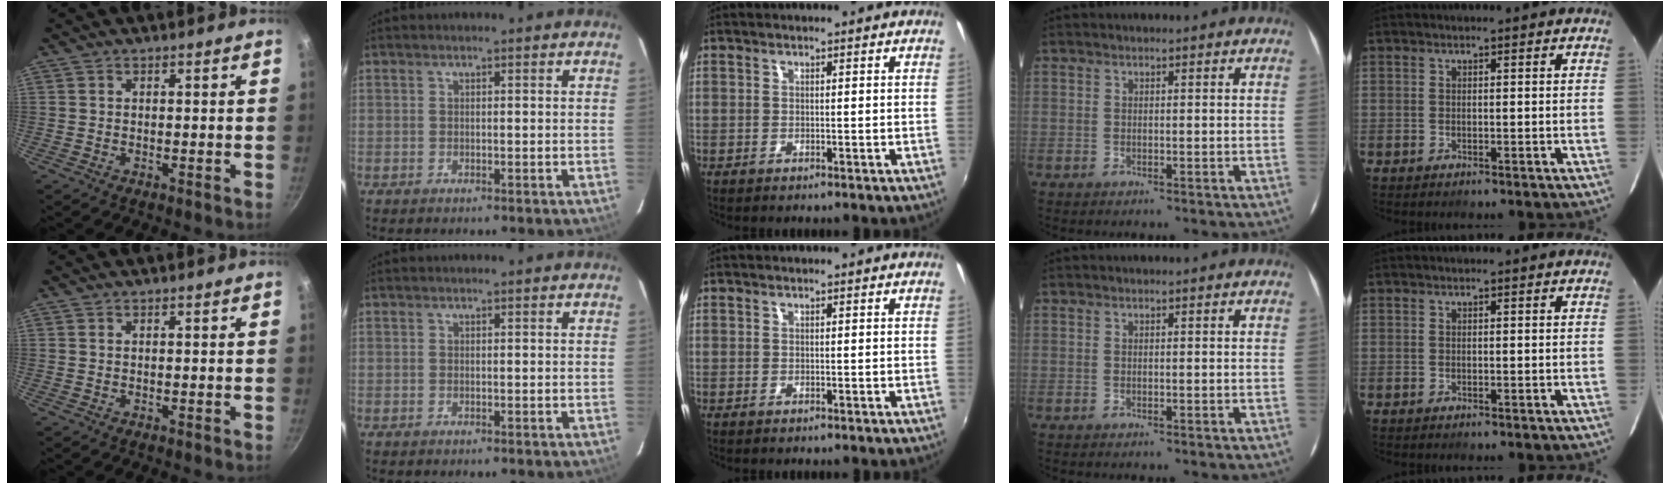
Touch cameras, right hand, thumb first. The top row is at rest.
{}